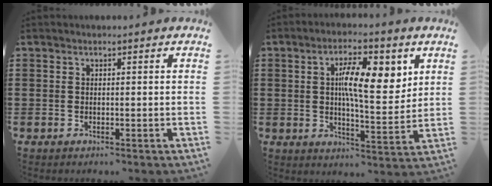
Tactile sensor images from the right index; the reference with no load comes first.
{"total": 10.3, "force": [3.0, 3.6, 9.1], "torque": [-0.158, 0.001, 0.046]}